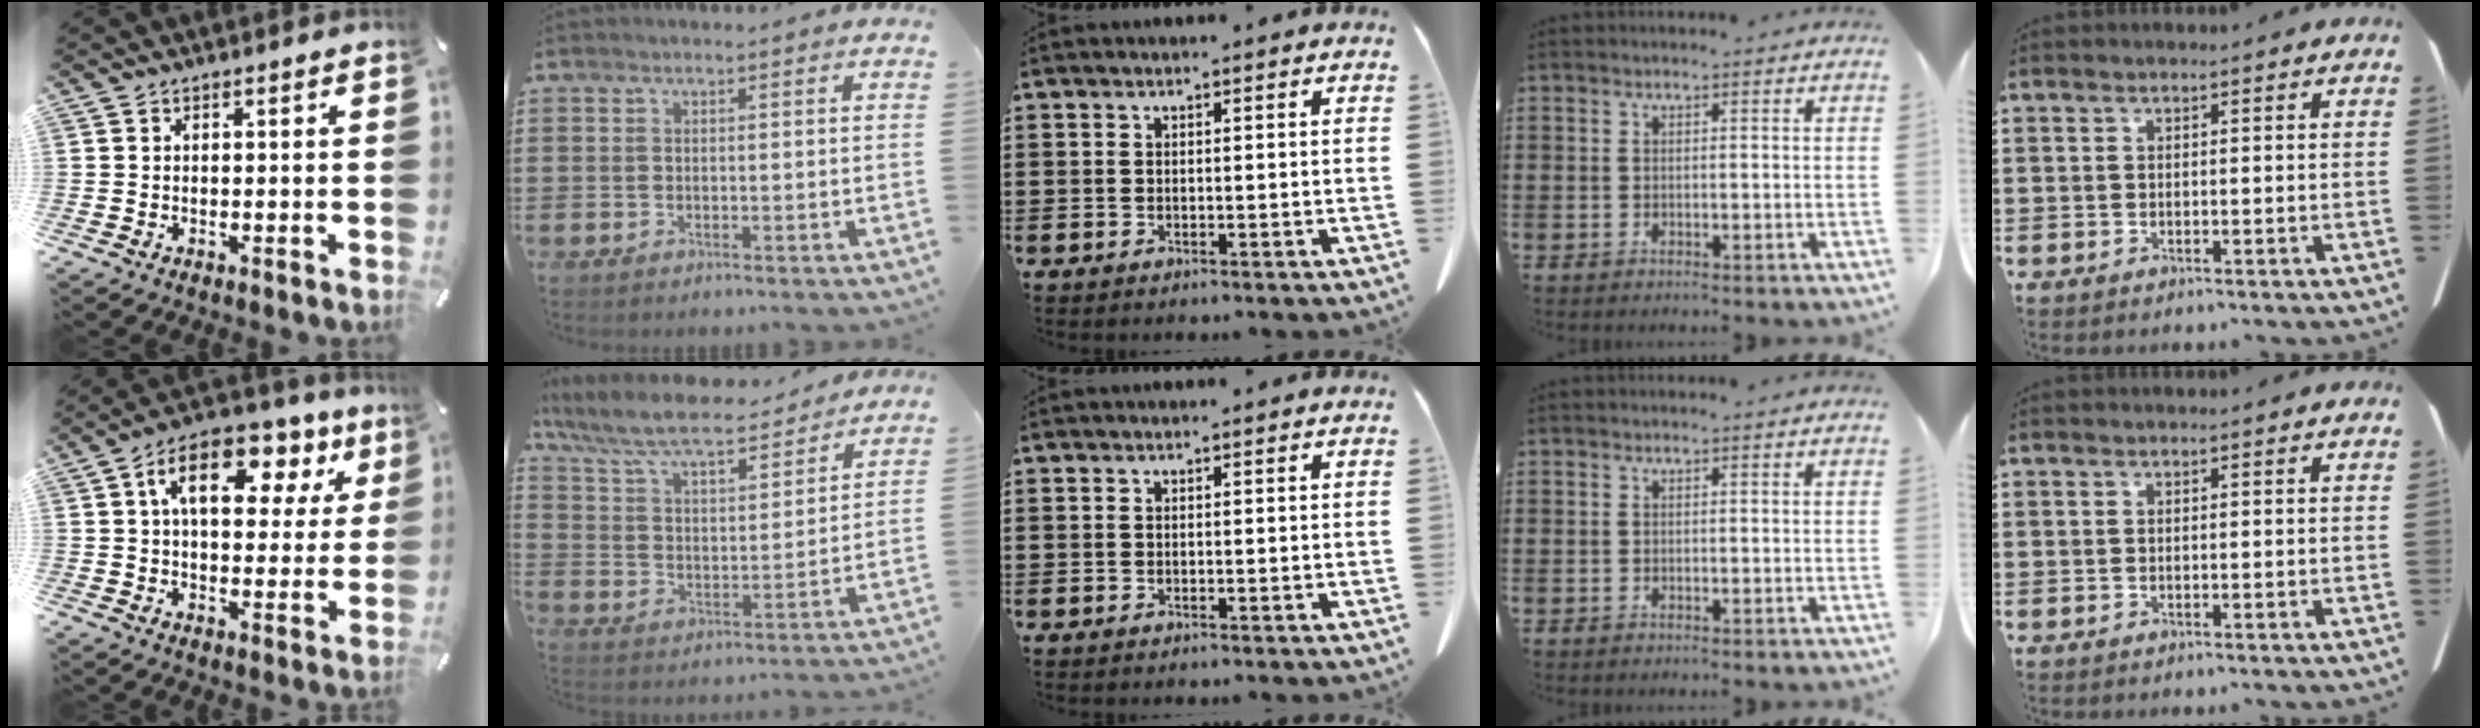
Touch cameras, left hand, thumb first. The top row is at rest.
{"thumb": {"total": 15.1, "force": [6.6, 8.7, 10.5], "torque": [-0.162, -0.017, 0.109]}, "index": {"total": 8.7, "force": [7.7, 1.3, 4.0], "torque": [-0.108, -0.041, 0.130]}}